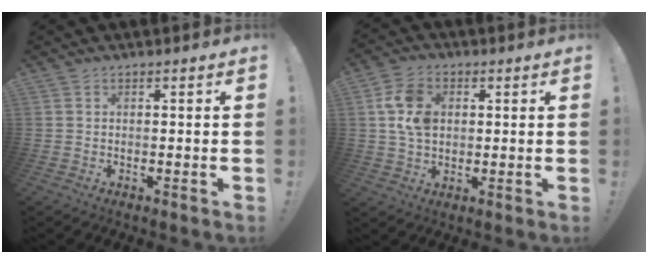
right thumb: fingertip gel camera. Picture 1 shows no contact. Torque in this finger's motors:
{"motor_torque": [0.70, 1.40, 0.15, 0.26, 0.01]}